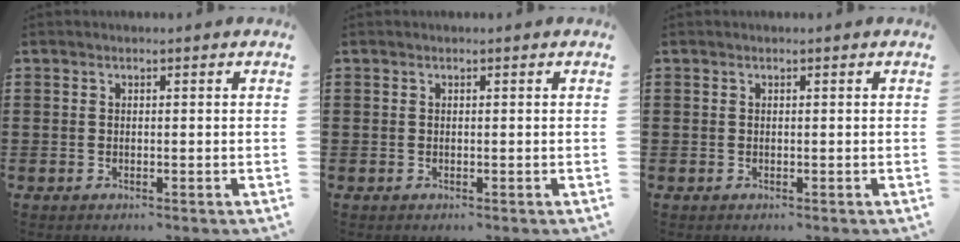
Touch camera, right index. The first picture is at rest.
{"total": 0.0}
{"total": 0.0}